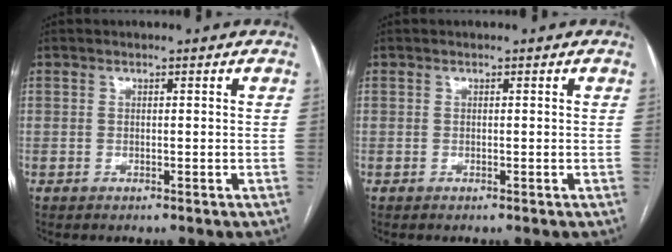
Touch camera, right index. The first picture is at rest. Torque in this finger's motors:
{"motor_torque": [0.03, -0.09, 0.03, 0.01]}